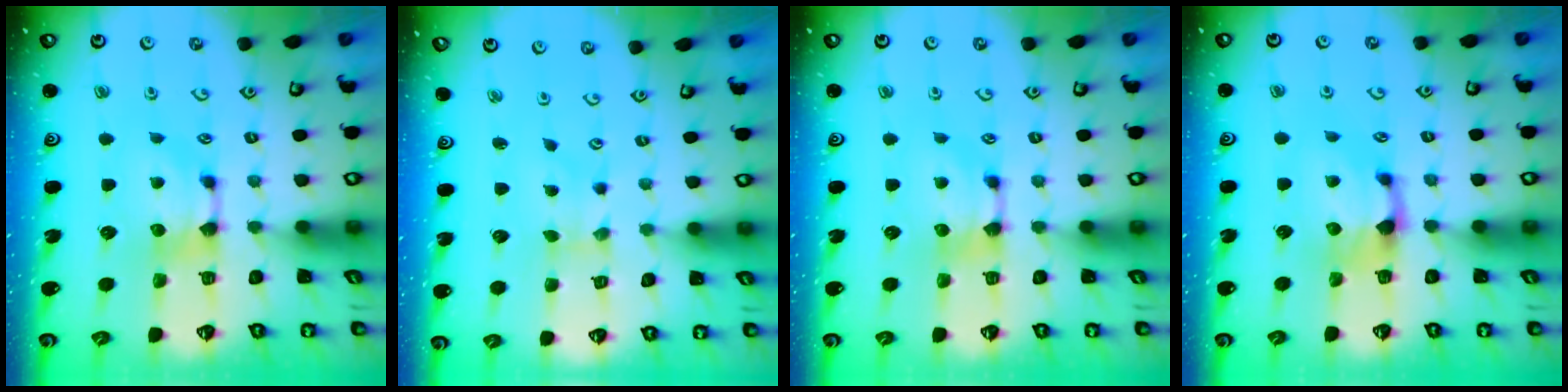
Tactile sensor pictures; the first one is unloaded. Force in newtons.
{"total": 3.0, "press": 2.9, "slide": 0.8}
{"total": 0.0}
{"total": 1.2, "press": 0.0, "slide": 1.2}